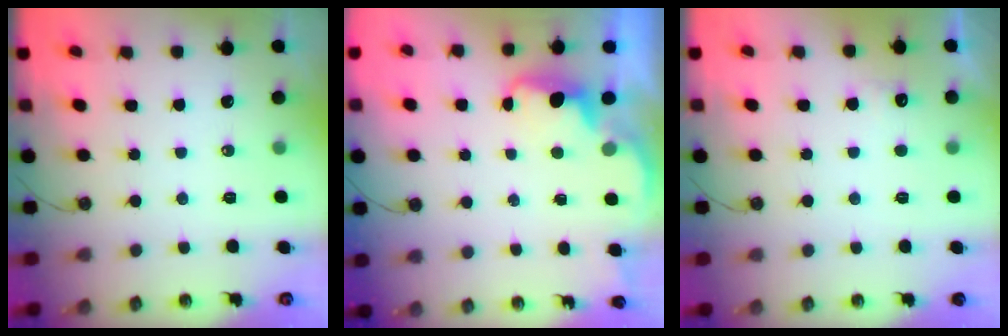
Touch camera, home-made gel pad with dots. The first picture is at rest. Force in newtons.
{"total": 4.0, "press": 3.9, "slide": 0.6}
{"total": 4.2, "press": 4.0, "slide": 1.1}